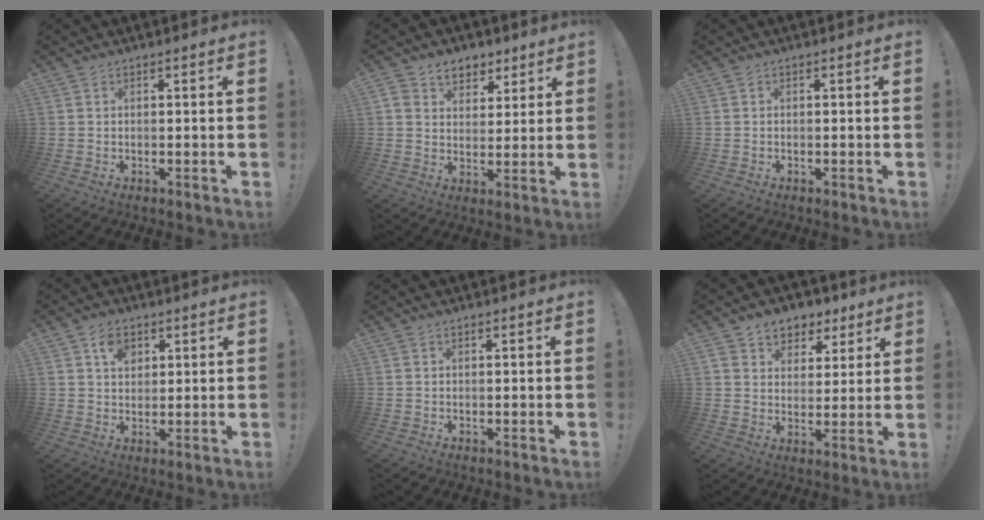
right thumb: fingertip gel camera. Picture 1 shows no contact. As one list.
[{"total": 7.6, "force": [4.3, 5.9, 1.8], "torque": [-0.024, -0.023, 0.086]}, {"total": 0.0}, {"total": 5.9, "force": [2.7, 4.3, 3.0], "torque": [-0.039, -0.004, 0.047]}, {"total": 0.0}, {"total": 7.2, "force": [4.0, 5.9, 1.2], "torque": [-0.013, -0.025, 0.080]}]